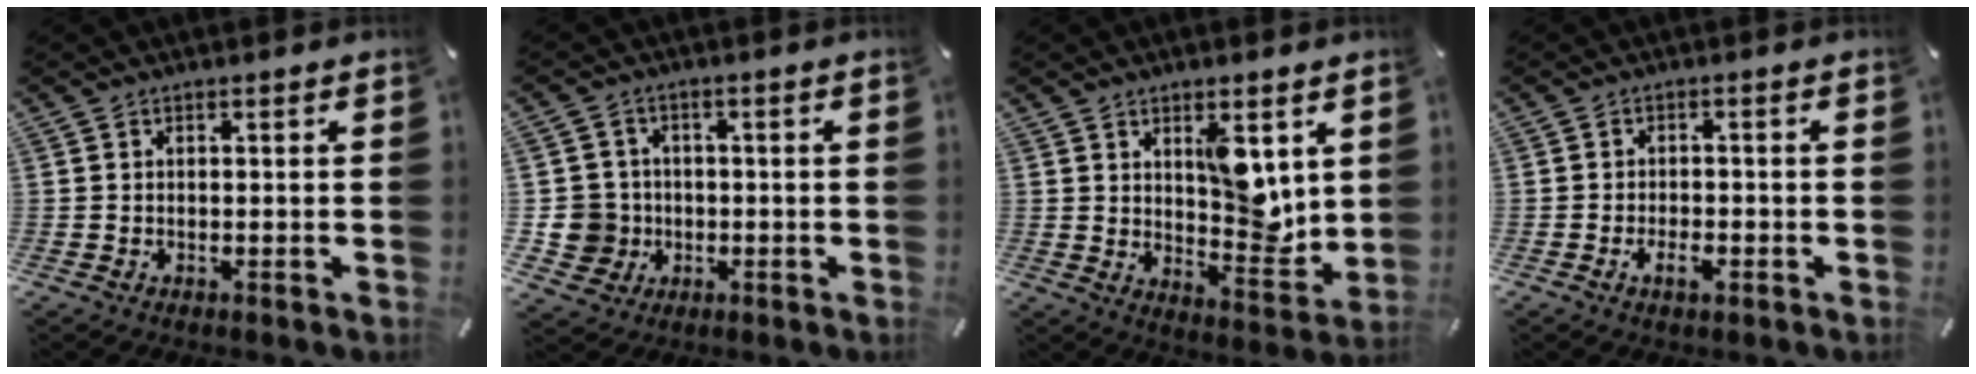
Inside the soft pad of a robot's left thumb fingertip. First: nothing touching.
{"total": 7.7, "force": [-0.7, 7.6, 1.2], "torque": [-0.039, 0.010, -0.007]}
{"total": 10.1, "force": [4.1, 5.4, 7.4], "torque": [-0.077, -0.033, 0.069]}
{"total": 3.6, "force": [-1.6, 1.6, 2.7], "torque": [-0.043, 0.009, -0.028]}